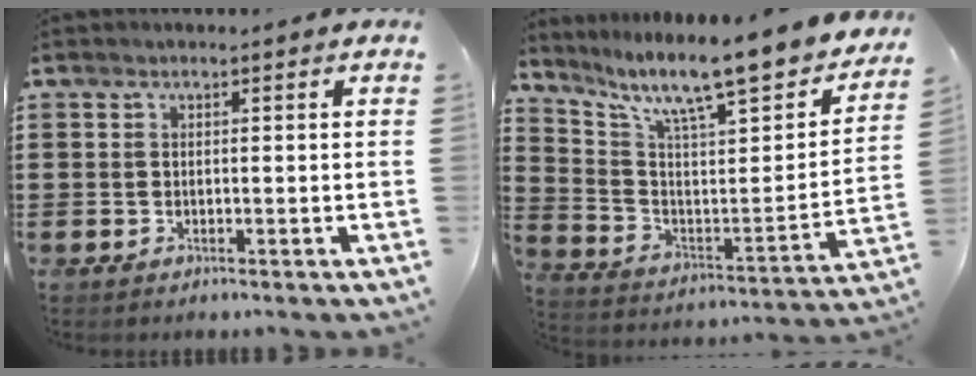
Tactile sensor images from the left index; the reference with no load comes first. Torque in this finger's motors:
{"motor_torque": [1.40, -0.74, 0.42, 0.21]}